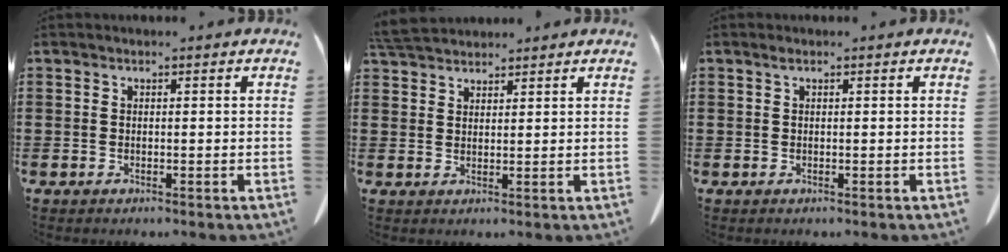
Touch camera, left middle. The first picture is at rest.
{"total": 4.2, "force": [3.9, 0.9, 1.2], "torque": [-0.035, -0.004, 0.078]}
{"total": 0.6, "force": [0.3, 0.1, 0.4], "torque": [-0.010, 0.001, 0.007]}